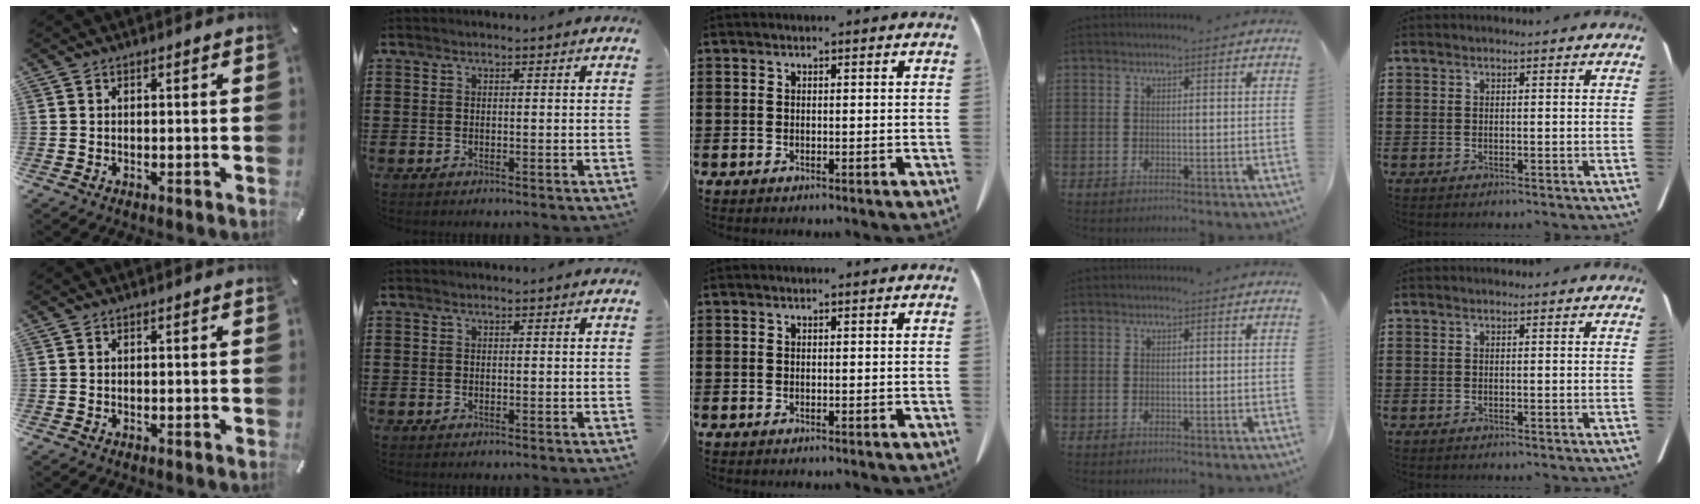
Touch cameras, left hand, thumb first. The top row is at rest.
{}